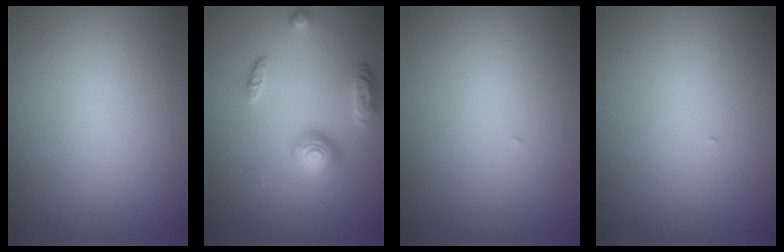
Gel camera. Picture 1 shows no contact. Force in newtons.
{"total": 3.9, "press": 2.9, "slide": 2.7}
{"total": 0.0}
{"total": 0.0}